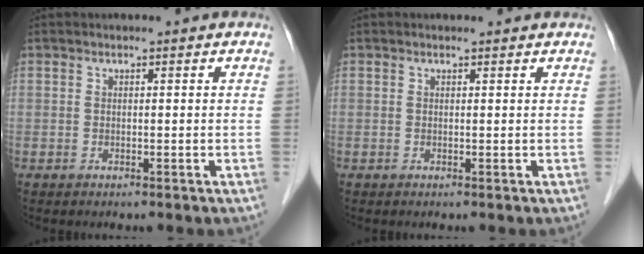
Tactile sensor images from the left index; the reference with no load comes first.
{"total": 1.0, "force": [1.0, 0.2, 0.0], "torque": [-0.012, 0.003, 0.010]}